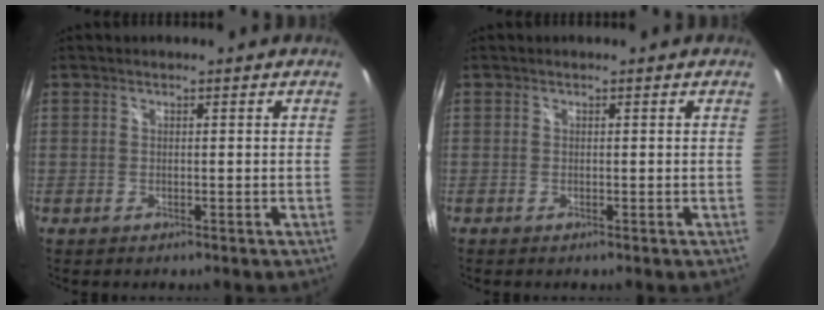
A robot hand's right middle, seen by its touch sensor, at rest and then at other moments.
{"total": 0.0}